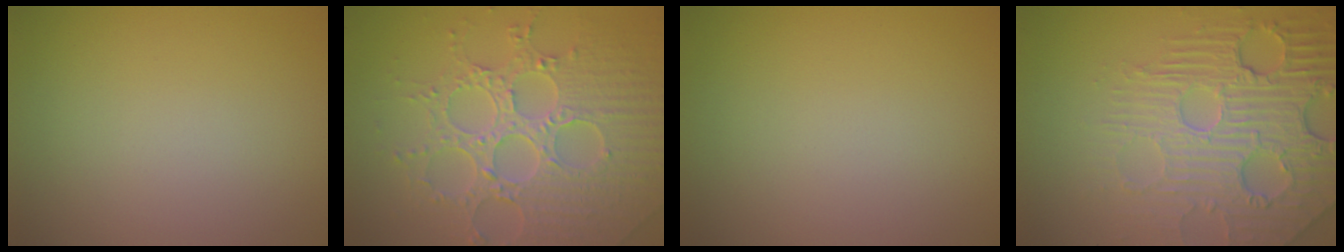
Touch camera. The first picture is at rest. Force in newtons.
{"total": 8.0, "press": 5.9, "slide": 5.4}
{"total": 0.0}
{"total": 8.2, "press": 5.8, "slide": 5.9}